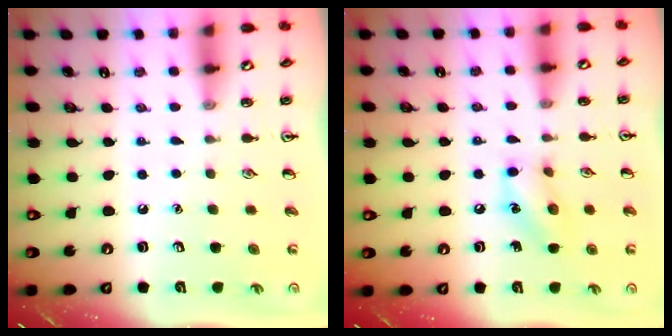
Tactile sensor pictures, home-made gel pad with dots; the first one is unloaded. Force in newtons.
{"total": 9.6, "press": 9.5, "slide": 1.2}